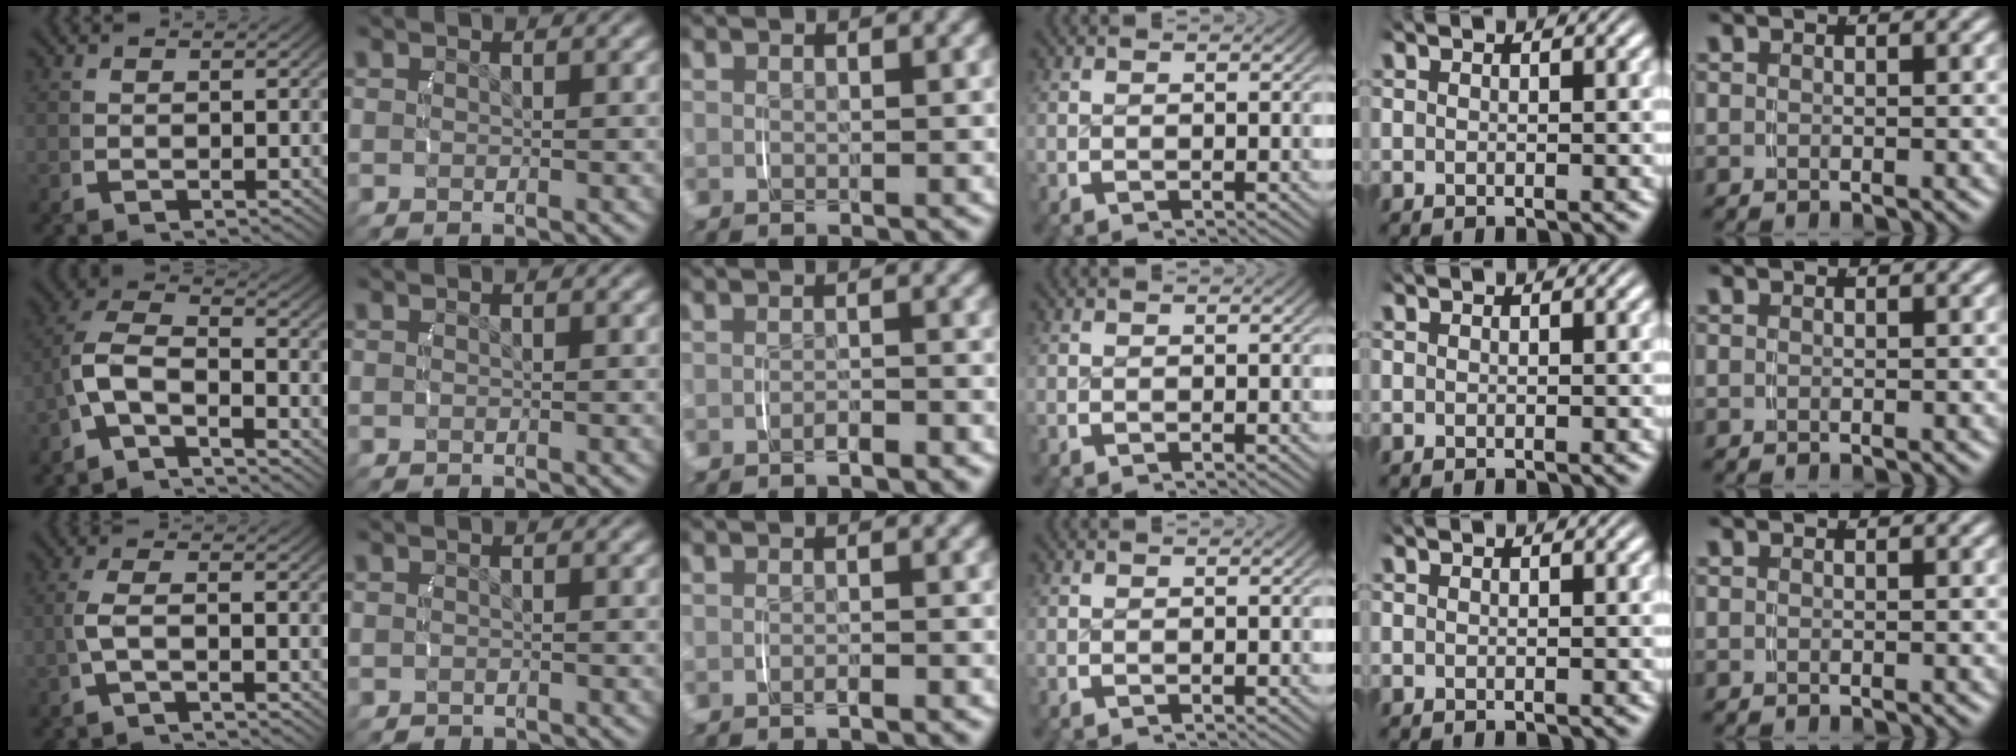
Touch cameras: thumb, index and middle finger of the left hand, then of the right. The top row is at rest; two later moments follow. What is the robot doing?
{"motion": "lift_and_place", "object": "camera"}